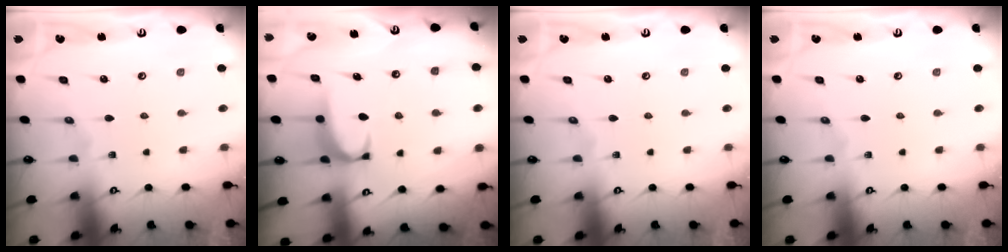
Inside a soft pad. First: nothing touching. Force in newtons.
{"total": 1.7, "press": 1.6, "slide": 0.6}
{"total": 0.0}
{"total": 0.0}